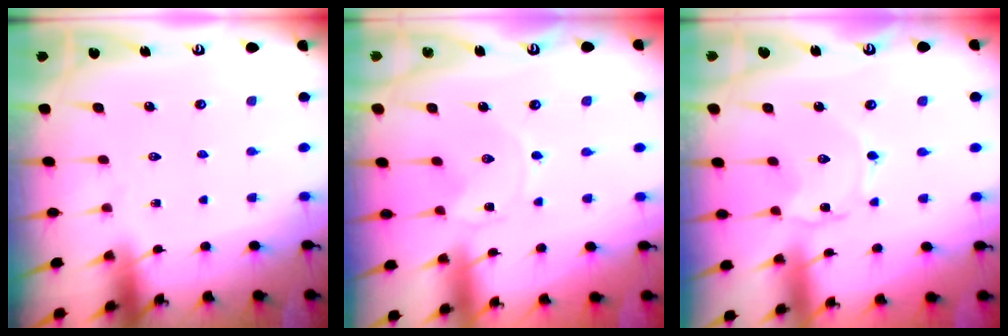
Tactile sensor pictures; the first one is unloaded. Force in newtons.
{"total": 0.0}
{"total": 1.3, "press": 1.3, "slide": 0.1}